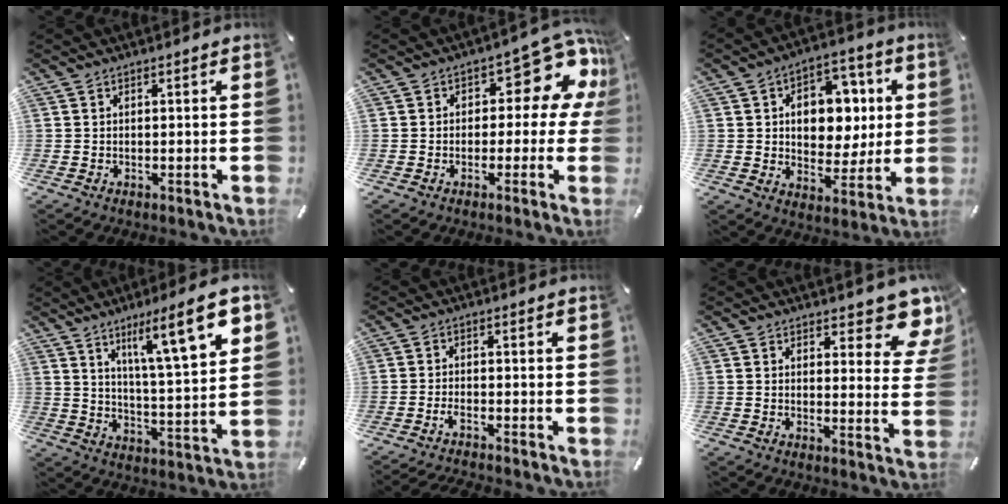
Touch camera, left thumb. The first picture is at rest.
{"total": 11.3, "force": [4.8, 6.3, 8.0], "torque": [-0.093, -0.039, 0.079]}
{"total": 11.4, "force": [2.2, 9.3, 6.3], "torque": [-0.086, -0.004, 0.043]}
{"total": 16.0, "force": [8.9, 3.2, 12.9], "torque": [-0.190, -0.048, 0.134]}
{"total": 2.7, "force": [-2.3, 0.5, 1.3], "torque": [-0.029, 0.008, -0.046]}
{"total": 5.7, "force": [4.3, 2.8, 2.6], "torque": [-0.013, -0.031, 0.070]}